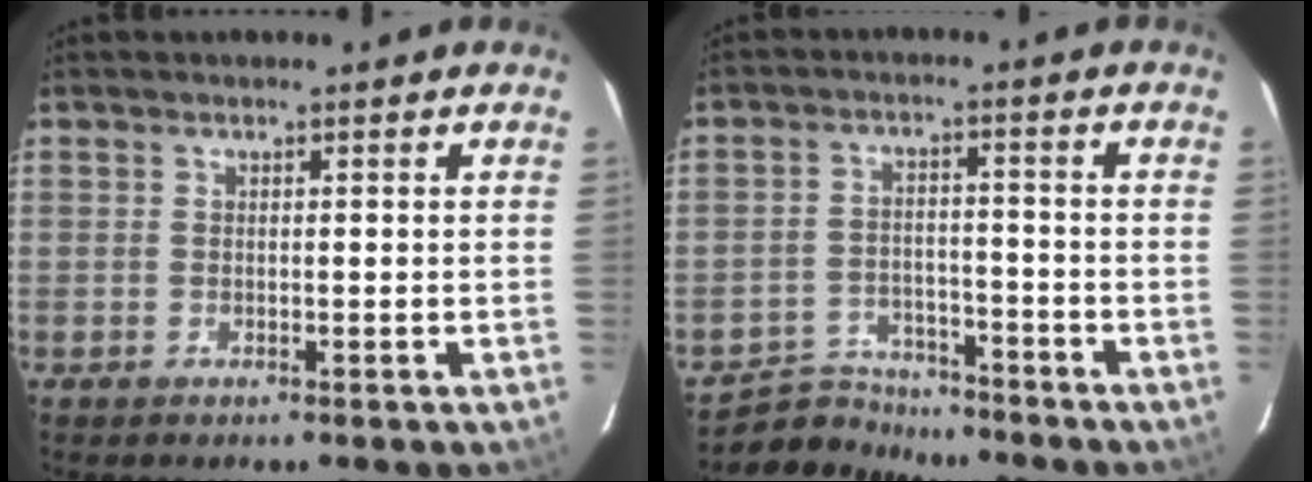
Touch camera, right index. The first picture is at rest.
{"total": 7.7, "force": [-7.1, 2.9, 0.1], "torque": [-0.027, 0.014, -0.117]}